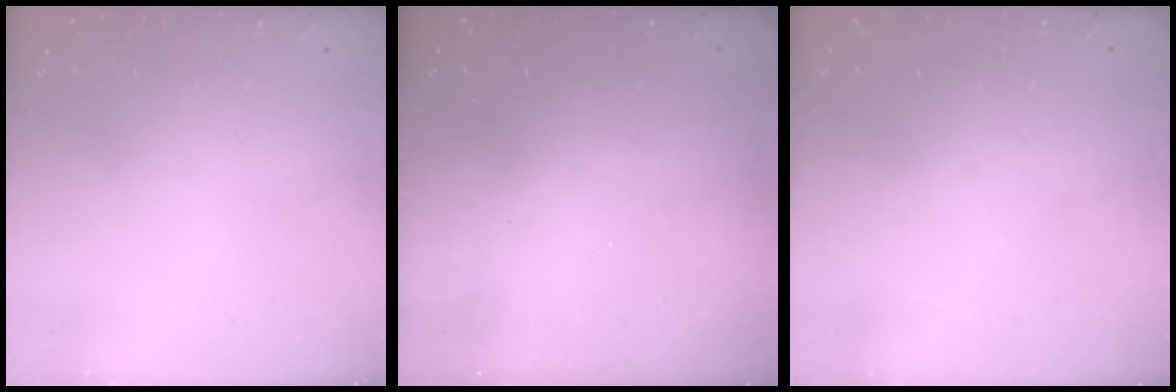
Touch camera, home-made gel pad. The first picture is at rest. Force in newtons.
{"total": 3.0, "press": 3.0, "slide": 0.1}
{"total": 3.3, "press": 3.1, "slide": 1.1}